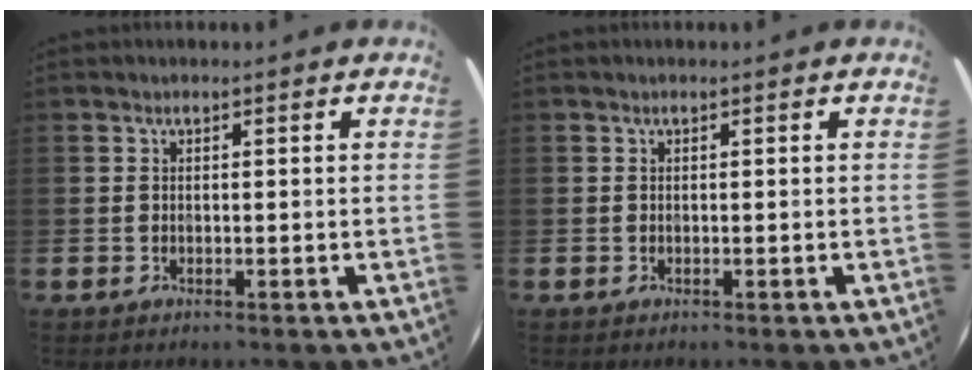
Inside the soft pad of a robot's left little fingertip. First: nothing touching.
{"total": 0.0}